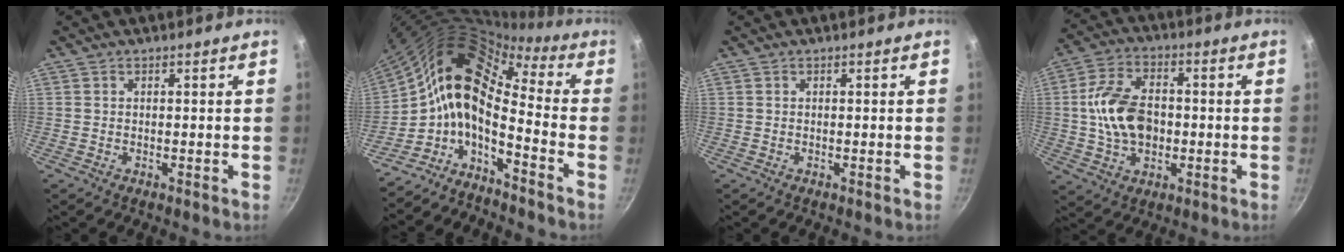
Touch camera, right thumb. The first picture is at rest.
{"total": 12.2, "force": [-4.1, 5.9, 9.9], "torque": [-0.166, 0.057, -0.105]}
{"total": 0.0}
{"total": 12.9, "force": [-0.4, 8.7, 9.6], "torque": [-0.160, 0.022, -0.013]}